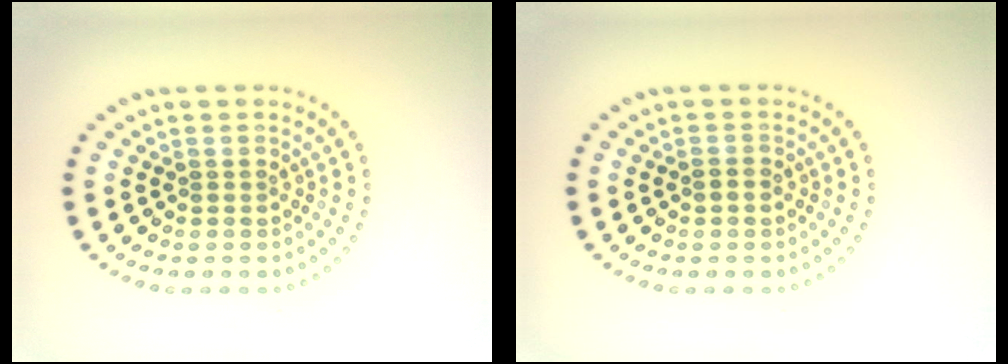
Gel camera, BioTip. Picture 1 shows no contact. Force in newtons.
{"total": 0.9, "press": 0.9, "slide": 0.2}